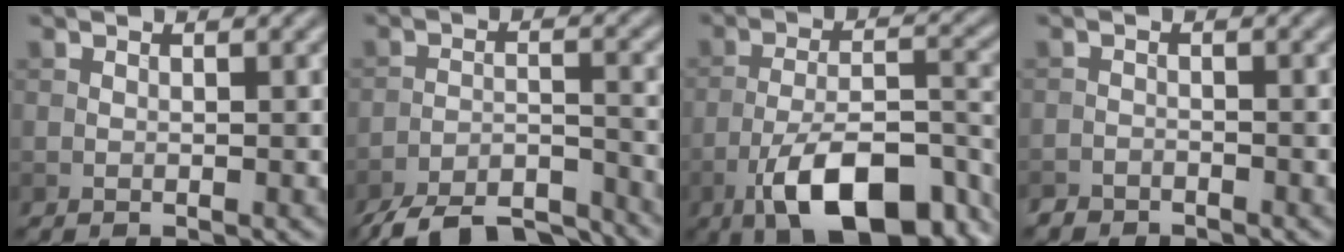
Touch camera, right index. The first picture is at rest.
{"total": 9.4, "force": [-8.4, 2.1, 3.6], "torque": [-0.061, -0.005, -0.139]}
{"total": 12.2, "force": [-7.4, 4.6, 8.6], "torque": [-0.135, -0.003, -0.129]}
{"total": 1.7, "force": [-1.6, 0.5, 0.0], "torque": [0.002, -0.003, -0.035]}